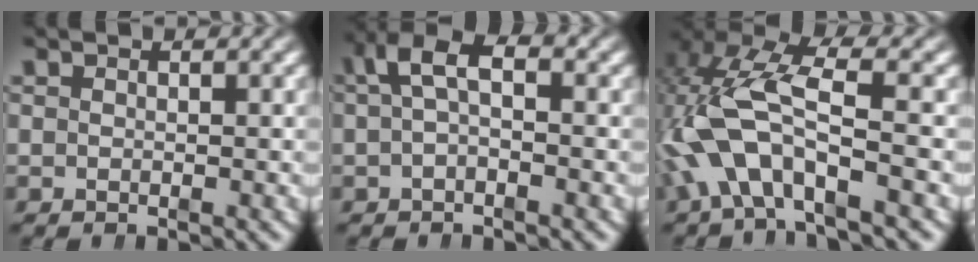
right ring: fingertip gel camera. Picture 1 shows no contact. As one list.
[{"total": 5.2, "force": [1.5, 2.7, 4.2], "torque": [-0.062, 0.016, 0.012]}, {"total": 6.7, "force": [0.1, 3.6, 5.6], "torque": [-0.143, -0.012, 0.006]}]